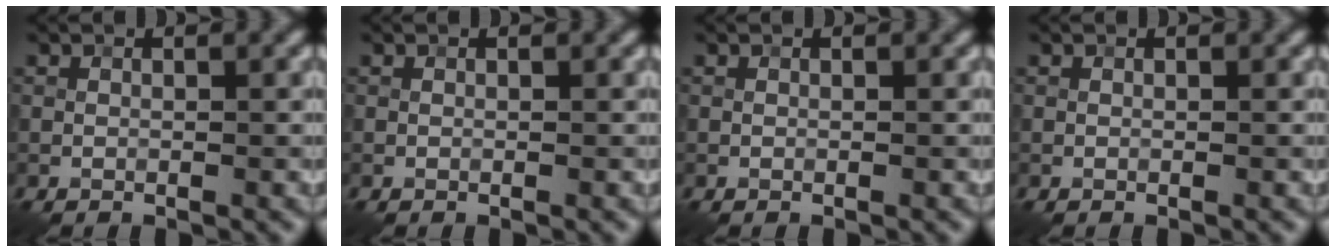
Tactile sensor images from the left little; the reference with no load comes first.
{"total": 0.0}
{"total": 0.0}
{"total": 0.0}